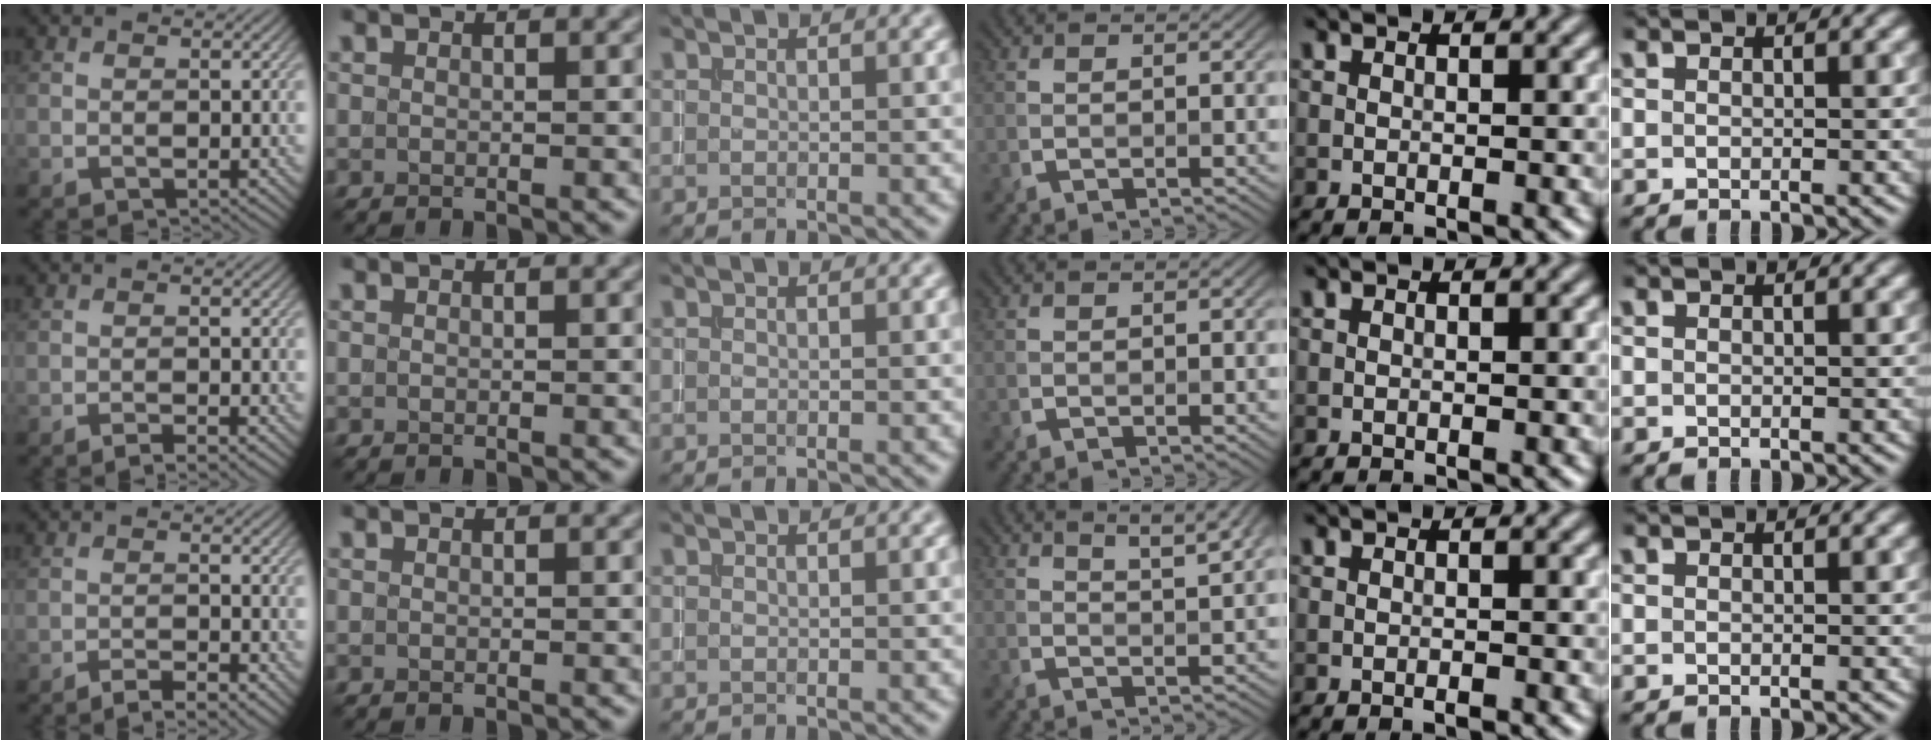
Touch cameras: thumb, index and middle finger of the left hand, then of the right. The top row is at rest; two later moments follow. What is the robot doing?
{"motion": "pour", "object": "almond"}